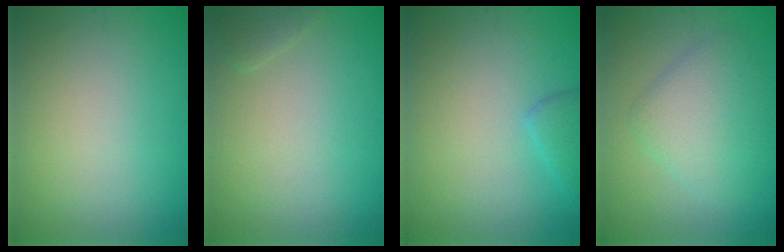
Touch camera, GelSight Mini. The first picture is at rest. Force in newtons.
{"total": 0.9, "press": 0.9, "slide": 0.1}
{"total": 1.7, "press": 1.7, "slide": 0.1}
{"total": 4.5, "press": 4.5, "slide": 0.3}